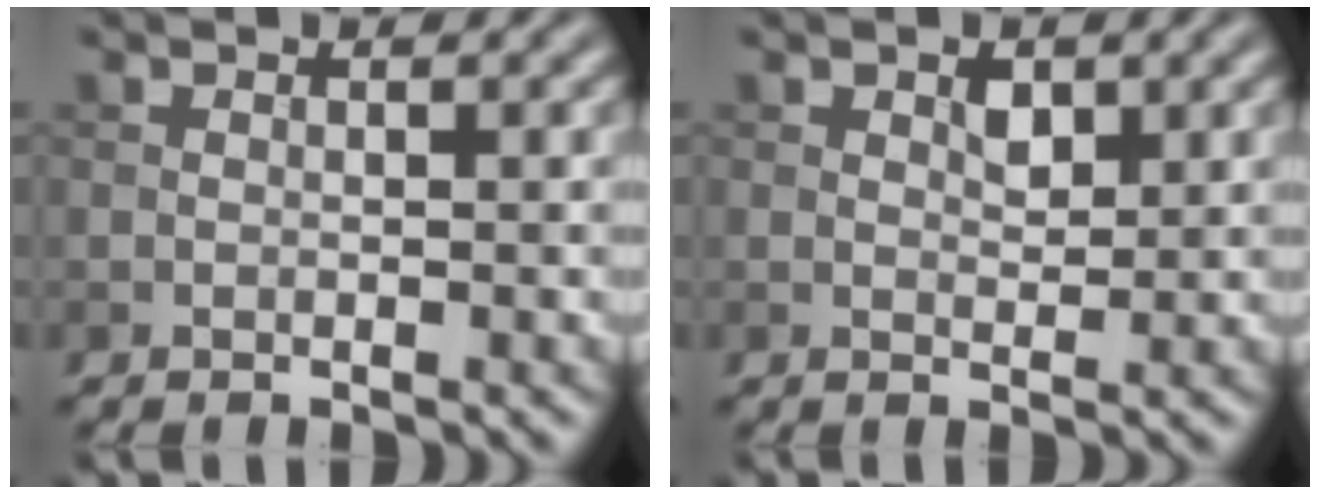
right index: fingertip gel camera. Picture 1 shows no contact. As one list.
[{"total": 1.4, "force": [0.7, 0.8, 0.9], "torque": [-0.013, -0.003, 0.013]}]